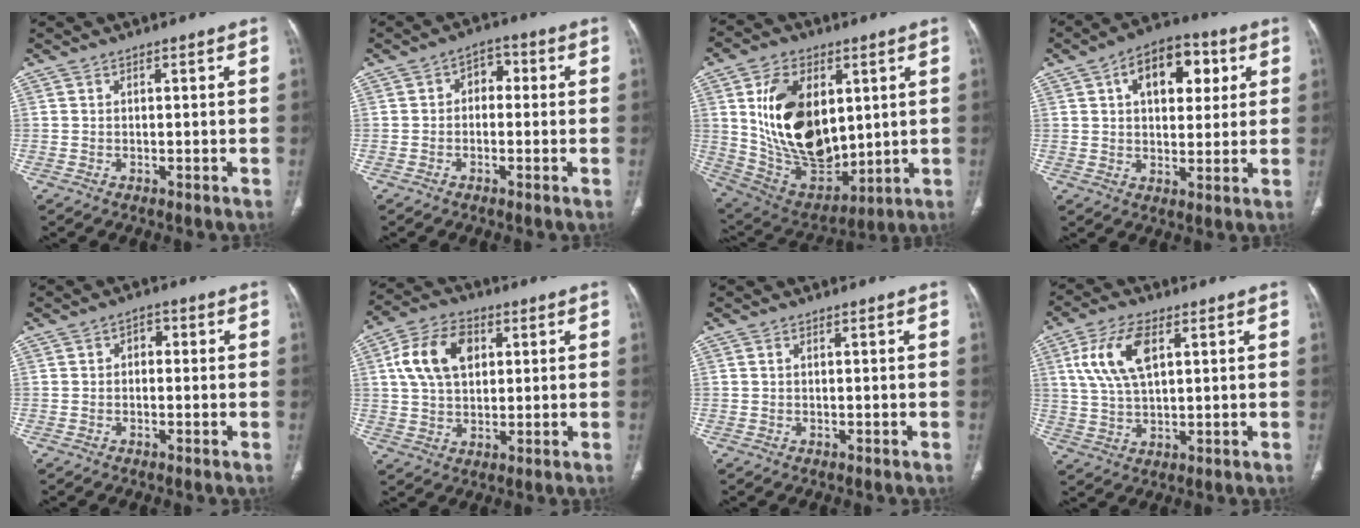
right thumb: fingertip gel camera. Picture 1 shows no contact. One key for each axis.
{"total": 5.0, "fx": -0.2, "fy": 3.6, "fz": 3.4, "tx": -0.025, "ty": 0.025, "tz": -0.018}
{"total": 22.3, "fx": 4.1, "fy": 14.0, "fz": 16.9, "tx": -0.269, "ty": -0.025, "tz": 0.098}
{"total": 13.8, "fx": 4.7, "fy": 8.1, "fz": 10.1, "tx": -0.110, "ty": 0.006, "tz": 0.069}
{"total": 2.4, "fx": 0.2, "fy": 1.8, "fz": 1.6, "tx": -0.009, "ty": 0.008, "tz": -0.006}
{"total": 11.8, "fx": 3.3, "fy": 7.8, "fz": 8.2, "tx": -0.139, "ty": 0.008, "tz": 0.057}
{"total": 0.0}
{"total": 10.4, "fx": 3.6, "fy": 4.9, "fz": 8.4, "tx": -0.173, "ty": 0.000, "tz": 0.073}